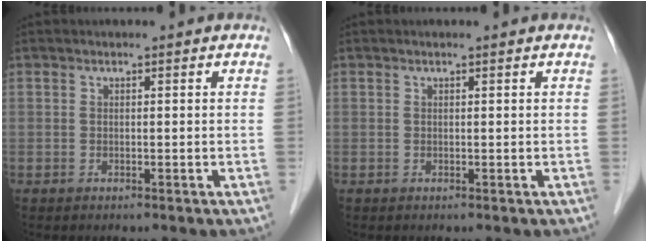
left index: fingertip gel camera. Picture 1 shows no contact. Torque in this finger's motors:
{"motor_torque": [0.18, -0.15, 0.02, 0.01]}